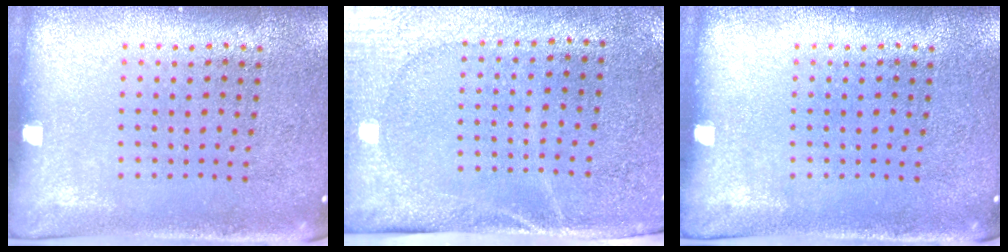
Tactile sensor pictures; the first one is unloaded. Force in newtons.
{"total": 2.7, "press": 2.2, "slide": 1.5}
{"total": 0.0}